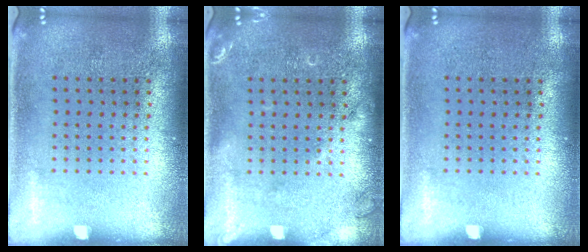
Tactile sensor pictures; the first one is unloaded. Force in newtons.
{"total": 1.5, "press": 1.5, "slide": 0.3}
{"total": 0.0}